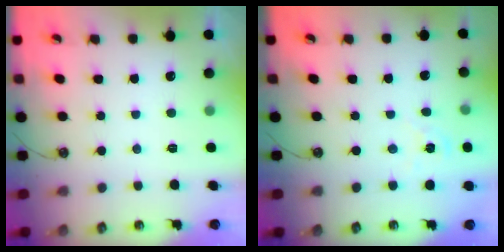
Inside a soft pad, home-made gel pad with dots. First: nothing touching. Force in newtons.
{"total": 1.8, "press": 1.8, "slide": 0.3}